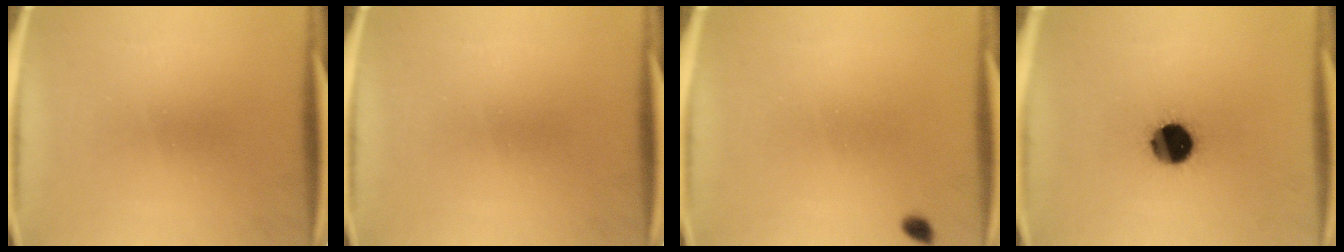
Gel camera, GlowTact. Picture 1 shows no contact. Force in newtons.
{"total": 0.0}
{"total": 1.1}
{"total": 11.8}